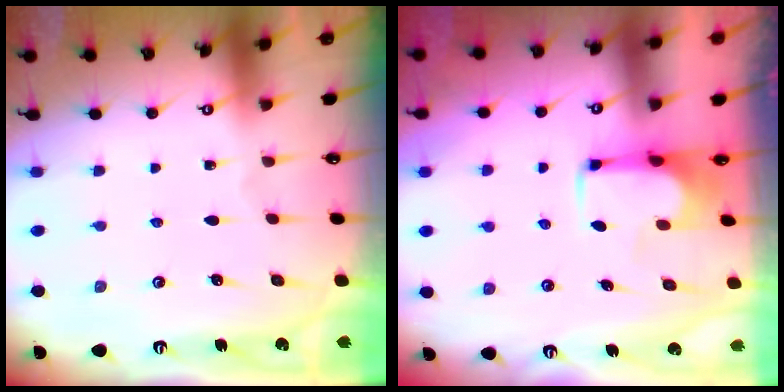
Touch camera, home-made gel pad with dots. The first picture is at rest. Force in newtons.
{"total": 0.8, "press": 0.2, "slide": 0.8}